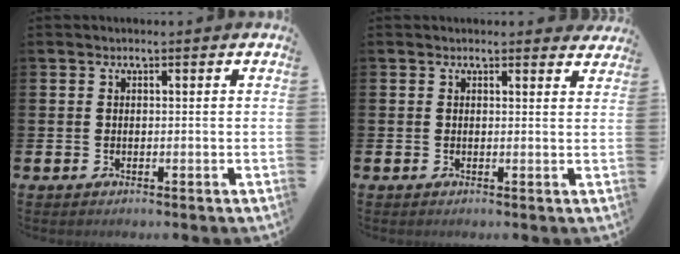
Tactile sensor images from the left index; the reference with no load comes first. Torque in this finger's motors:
{"motor_torque": [0.76, -1.40, 0.21, 0.13]}